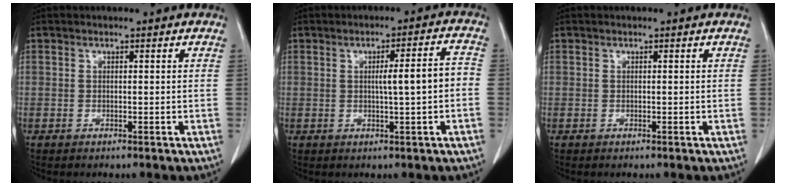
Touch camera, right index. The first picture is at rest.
{"total": 5.6, "force": [-0.5, 0.2, 5.6], "torque": [-0.086, 0.012, -0.005]}
{"total": 0.0}